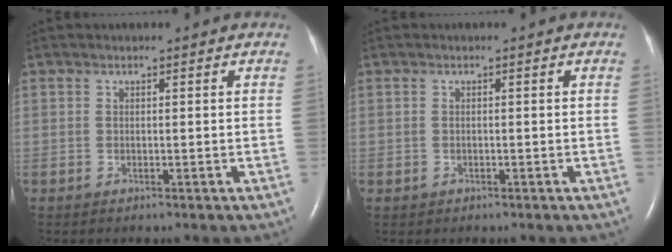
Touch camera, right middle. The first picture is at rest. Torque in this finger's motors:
{"motor_torque": [-0.10, -0.11, 0.02, -0.01]}